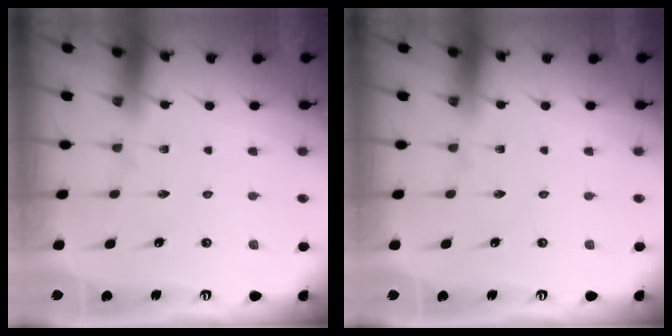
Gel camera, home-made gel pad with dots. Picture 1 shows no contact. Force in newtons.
{"total": 0.0}